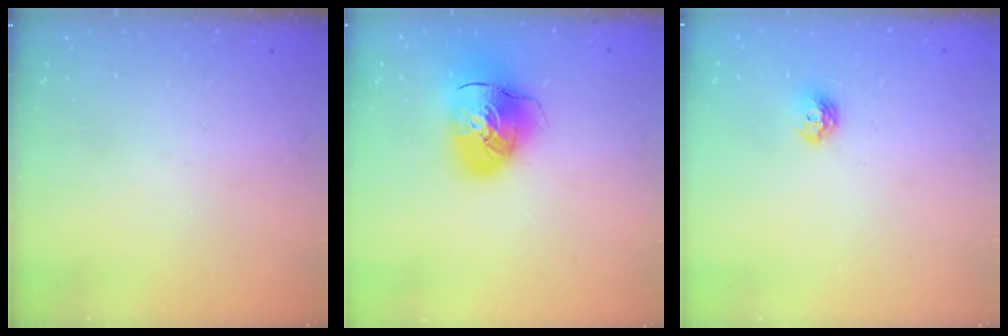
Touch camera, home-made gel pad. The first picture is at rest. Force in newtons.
{"total": 14.3, "press": 14.1, "slide": 2.3}
{"total": 5.2, "press": 5.2, "slide": 0.5}